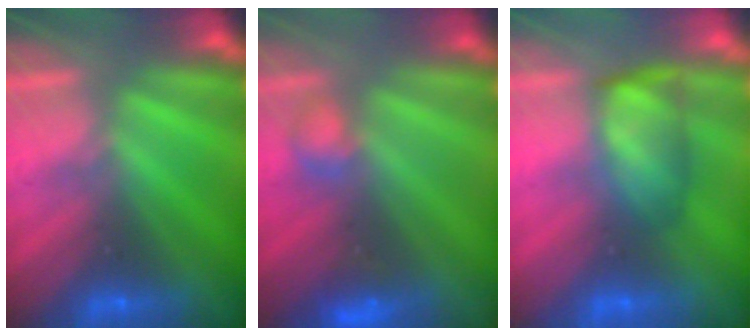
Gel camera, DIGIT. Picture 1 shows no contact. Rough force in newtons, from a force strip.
{"total": 2.8}
{"total": 4.4}